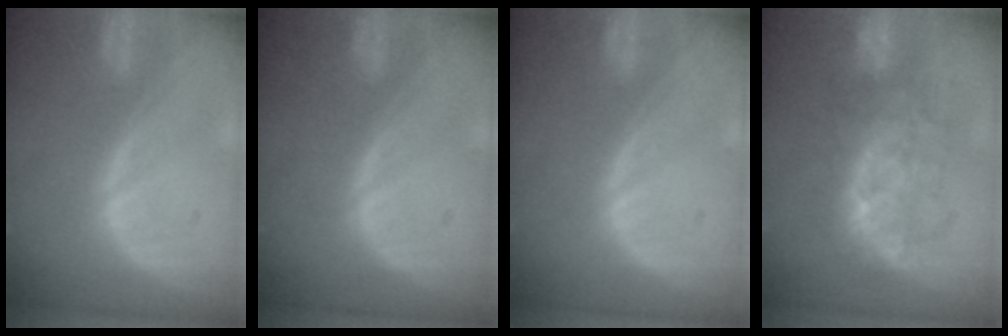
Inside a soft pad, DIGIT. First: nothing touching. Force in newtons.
{"total": 0.0}
{"total": 0.0}
{"total": 7.8, "press": 7.6, "slide": 1.5}